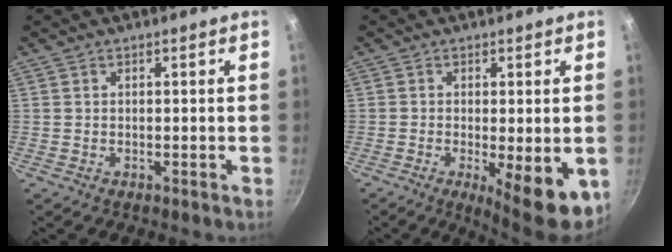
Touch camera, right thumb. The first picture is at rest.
{"total": 10.2, "force": [-2.6, 3.0, 9.4], "torque": [-0.115, -0.010, -0.025]}